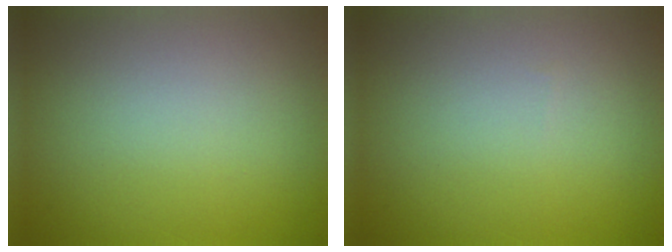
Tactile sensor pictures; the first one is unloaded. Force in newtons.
{"total": 0.0}